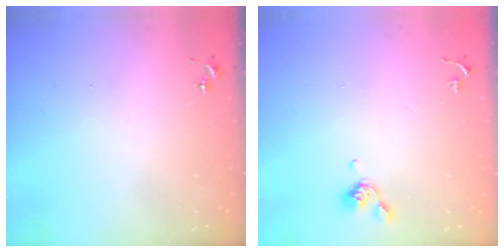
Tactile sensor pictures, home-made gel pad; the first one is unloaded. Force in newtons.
{"total": 5.2, "press": 5.1, "slide": 1.1}